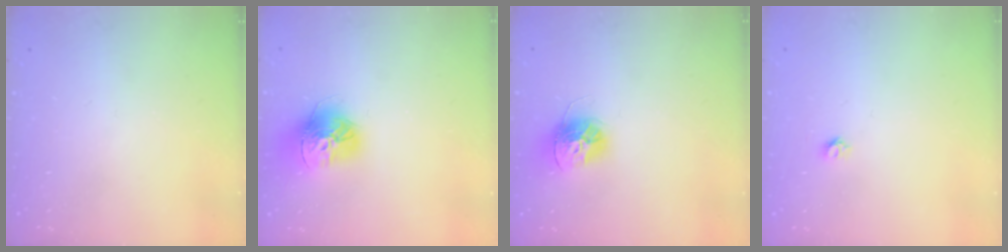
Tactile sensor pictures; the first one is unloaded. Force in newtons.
{"total": 15.9, "press": 15.9, "slide": 1.5}
{"total": 12.8, "press": 12.7, "slide": 1.3}
{"total": 3.9, "press": 3.9, "slide": 0.3}